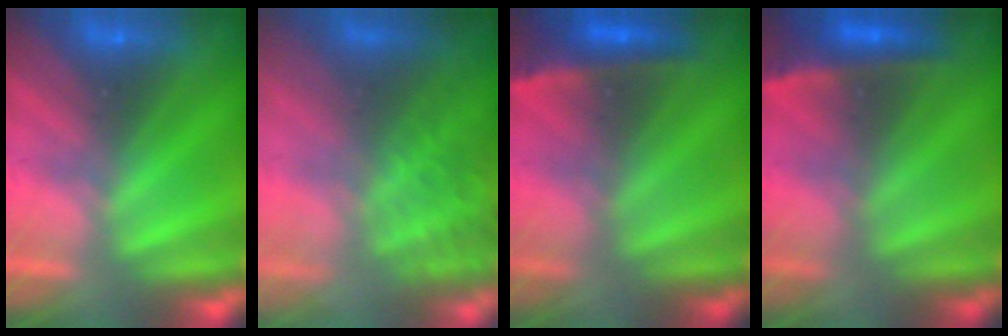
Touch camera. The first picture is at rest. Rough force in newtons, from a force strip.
{"total": 11.4}
{"total": 2.3}
{"total": 2.3}